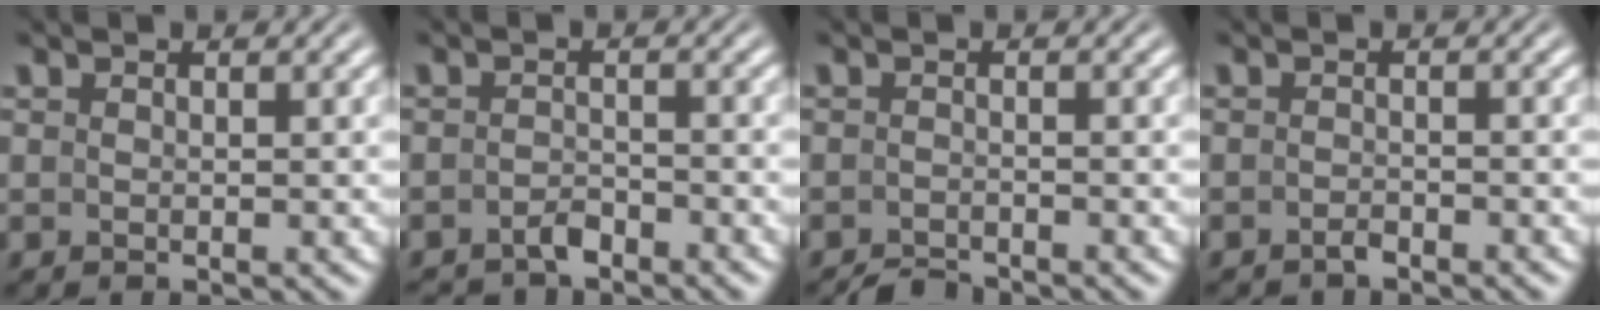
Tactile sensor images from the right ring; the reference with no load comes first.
{"total": 2.4, "force": [-2.4, 0.5, 0.2], "torque": [0.002, -0.006, -0.040]}
{"total": 2.3, "force": [-2.3, -0.1, 0.0], "torque": [0.000, -0.008, -0.038]}
{"total": 1.4, "force": [-1.3, -0.2, 0.1], "torque": [0.002, -0.002, -0.022]}